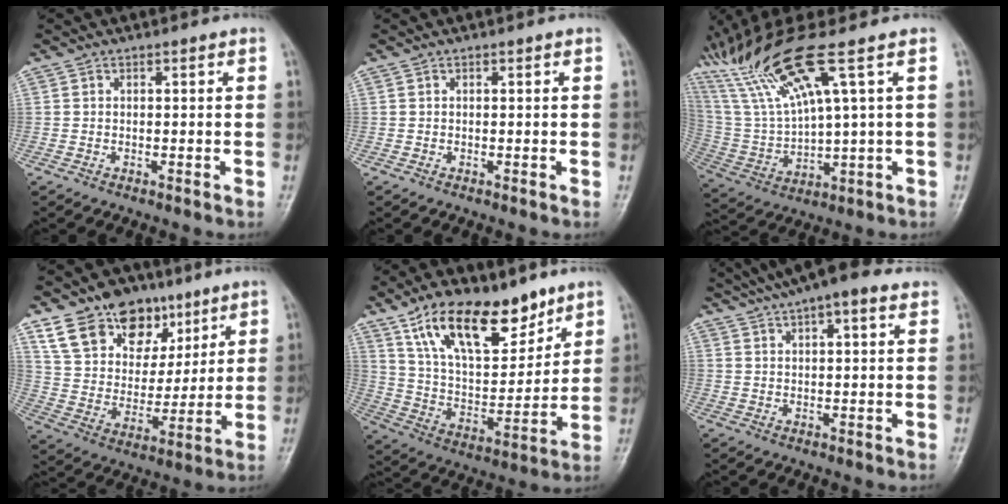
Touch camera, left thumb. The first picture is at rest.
{"total": 0.0}
{"total": 17.7, "force": [10.2, 1.8, 14.4], "torque": [-0.305, -0.026, 0.204]}
{"total": 17.6, "force": [10.9, 11.7, 7.4], "torque": [-0.079, -0.040, 0.197]}
{"total": 20.8, "force": [13.3, 9.6, 12.8], "torque": [-0.172, -0.055, 0.241]}
{"total": 13.1, "force": [9.3, 3.7, 8.5], "torque": [-0.126, 0.016, 0.142]}